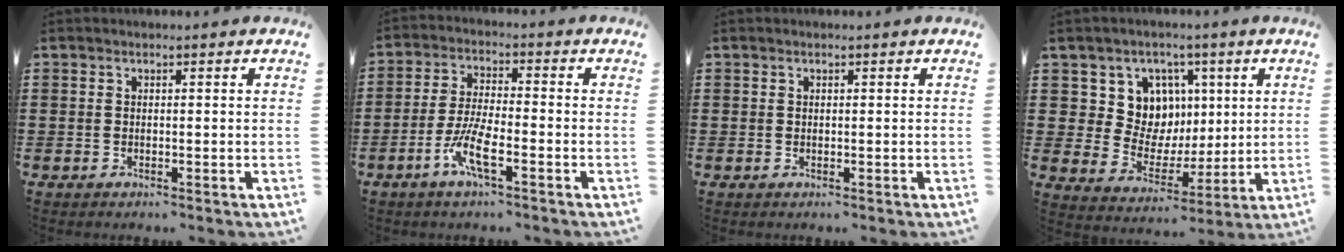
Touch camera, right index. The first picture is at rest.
{"total": 6.5, "force": [-3.2, 1.4, 5.5], "torque": [-0.127, -0.012, -0.066]}
{"total": 0.0}
{"total": 8.8, "force": [3.0, 7.9, 2.3], "torque": [-0.078, -0.018, 0.060]}